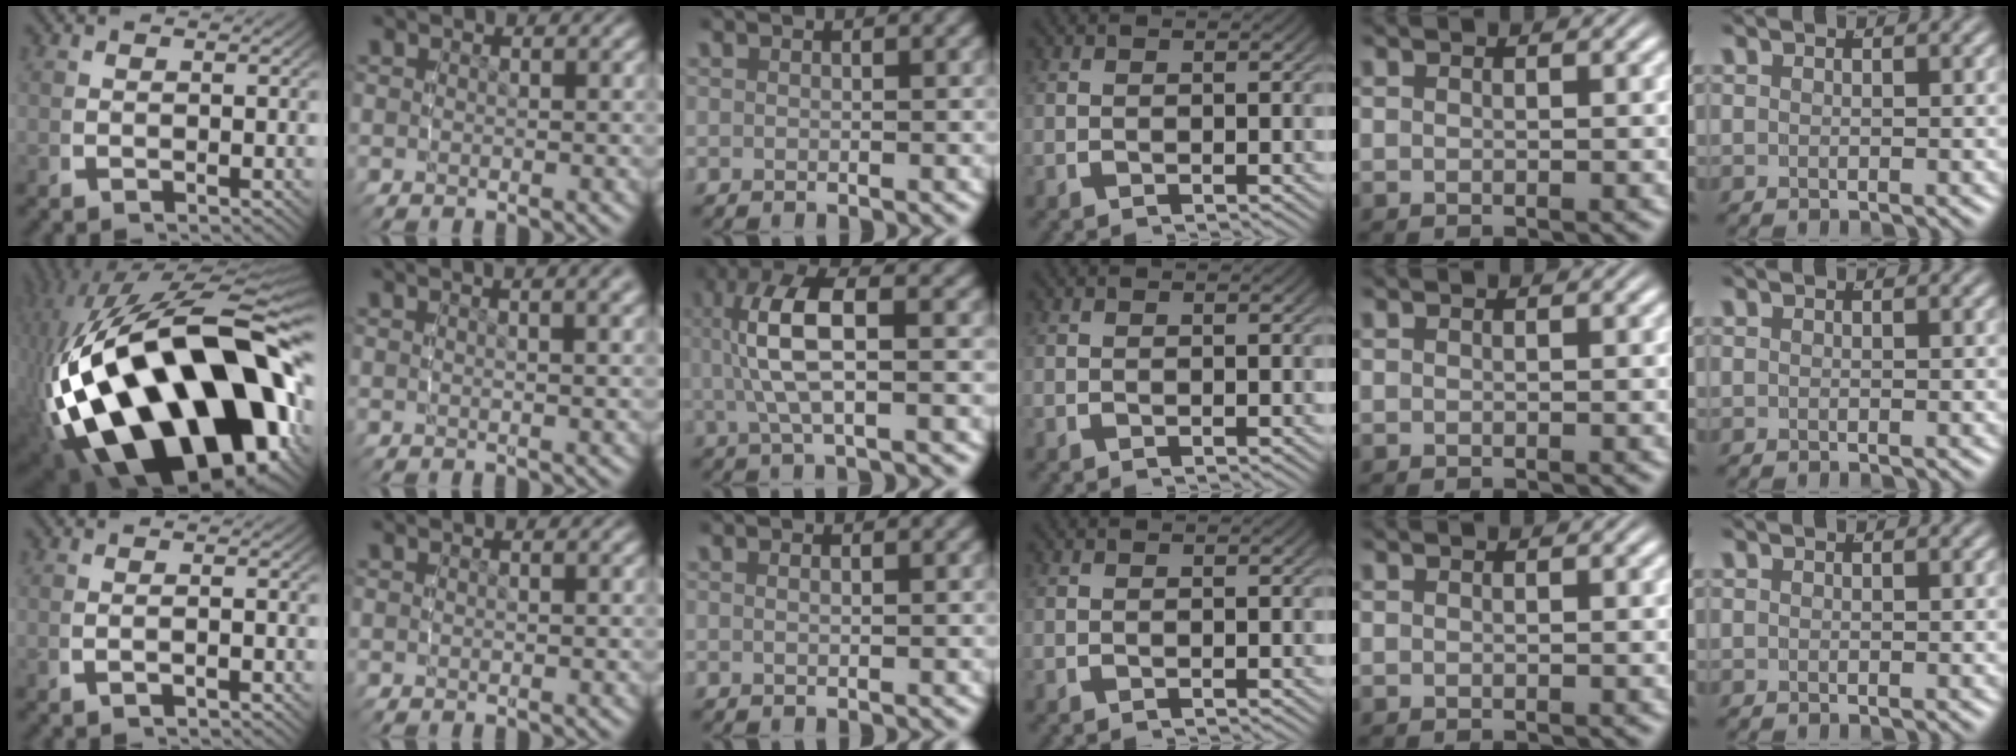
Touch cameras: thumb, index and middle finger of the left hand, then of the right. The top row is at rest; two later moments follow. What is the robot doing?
{"motion": "lift_and_place", "object": "tape"}